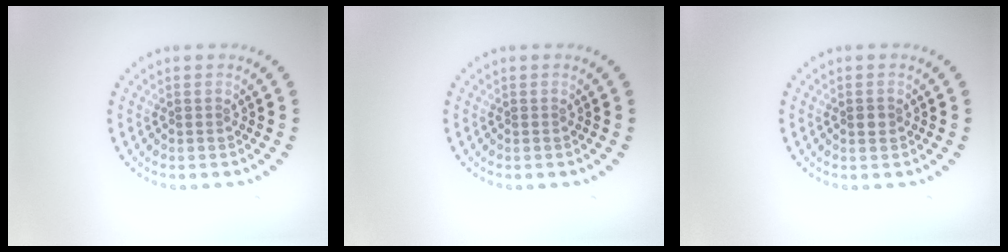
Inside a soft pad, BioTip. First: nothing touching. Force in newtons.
{"total": 0.0}
{"total": 1.2, "press": 1.2, "slide": 0.0}